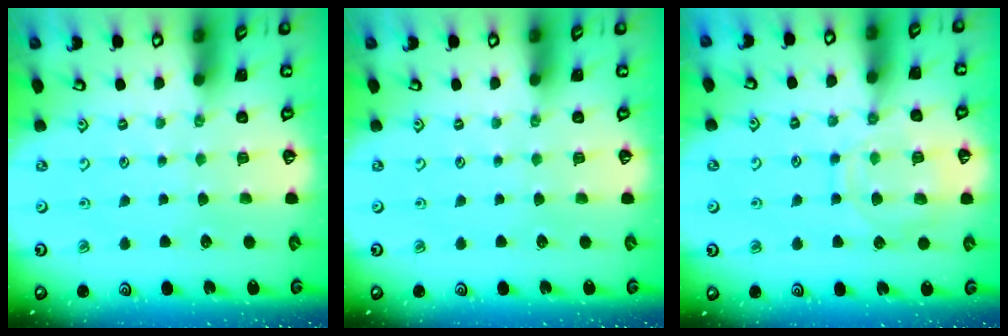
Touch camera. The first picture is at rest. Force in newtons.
{"total": 0.0}
{"total": 11.5, "press": 11.4, "slide": 1.2}